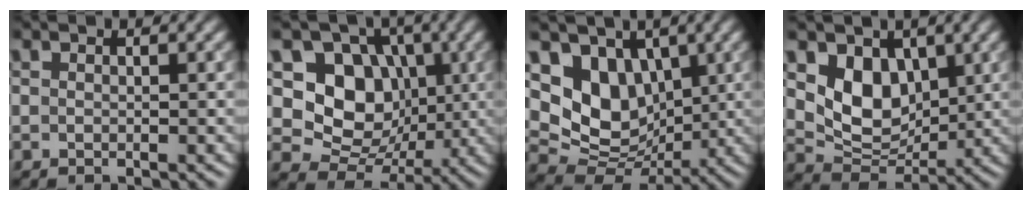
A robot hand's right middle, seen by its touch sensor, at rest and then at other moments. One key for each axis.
{"total": 8.8, "fx": 1.5, "fy": 7.3, "fz": 4.6, "tx": -0.076, "ty": -0.008, "tz": 0.008}
{"total": 7.7, "fx": 2.2, "fy": 6.0, "fz": 4.3, "tx": -0.084, "ty": -0.023, "tz": 0.036}
{"total": 5.7, "fx": 1.8, "fy": 4.2, "fz": 3.5, "tx": -0.063, "ty": -0.016, "tz": 0.035}